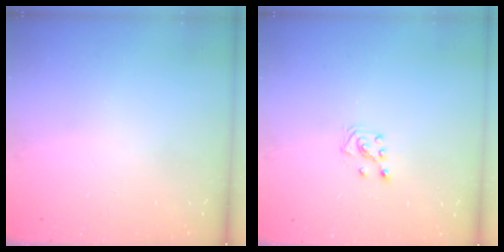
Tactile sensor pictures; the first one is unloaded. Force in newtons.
{"total": 4.4, "press": 4.3, "slide": 0.6}